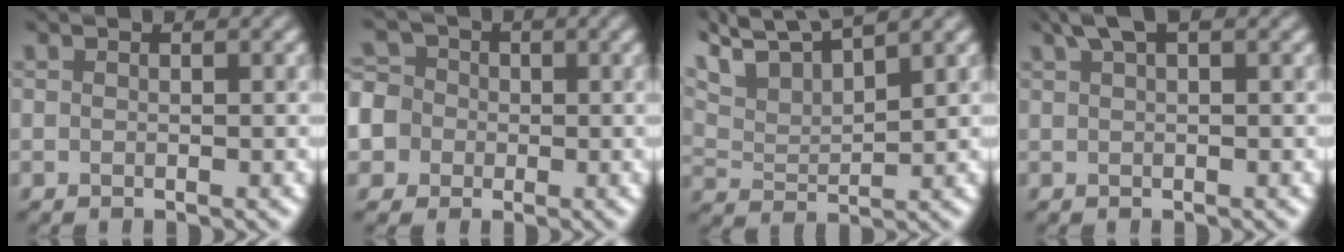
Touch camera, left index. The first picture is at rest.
{"total": 6.9, "force": [-1.9, 6.4, 2.0], "torque": [-0.058, 0.014, -0.060]}
{"total": 7.2, "force": [6.2, 1.3, 3.3], "torque": [-0.072, 0.021, 0.109]}
{"total": 2.0, "force": [1.4, 0.4, 1.5], "torque": [-0.018, 0.010, 0.023]}